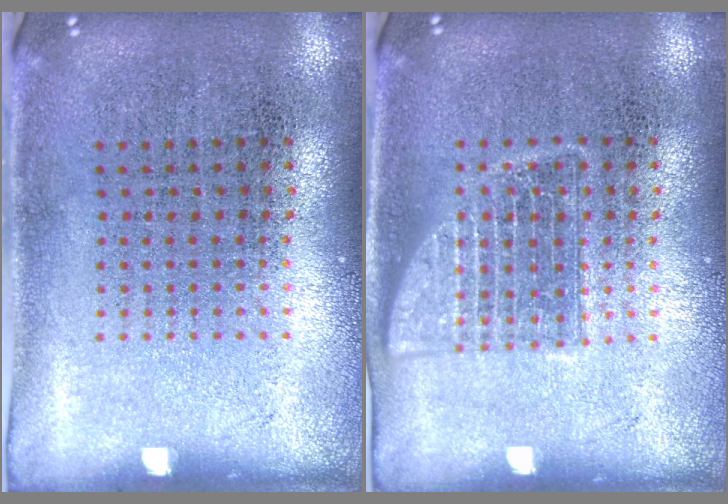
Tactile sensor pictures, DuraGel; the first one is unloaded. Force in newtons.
{"total": 1.2, "press": 1.2, "slide": 0.2}